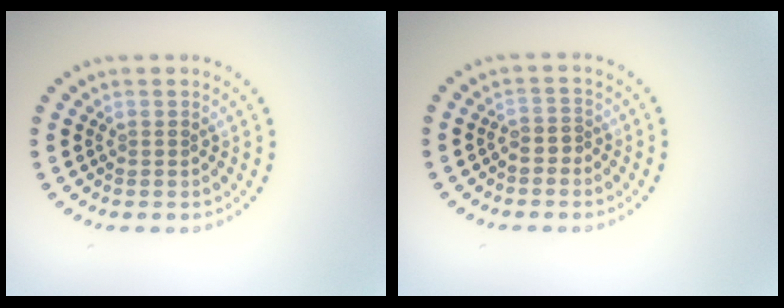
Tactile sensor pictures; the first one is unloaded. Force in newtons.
{"total": 0.9, "press": 0.7, "slide": 0.7}